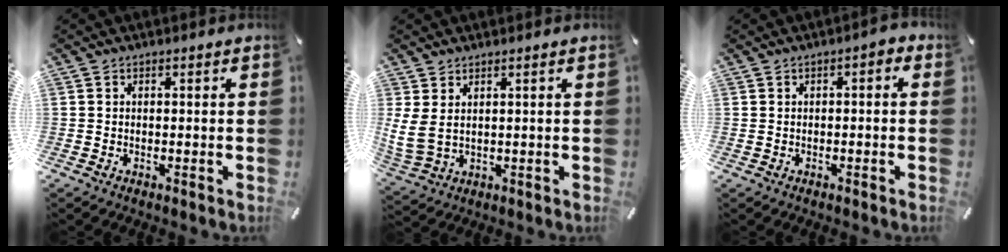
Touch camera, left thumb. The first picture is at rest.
{"total": 5.5, "force": [2.5, 2.9, 3.9], "torque": [-0.097, -0.014, 0.047]}
{"total": 2.4, "force": [-0.7, 0.9, 2.1], "torque": [-0.036, 0.008, -0.014]}